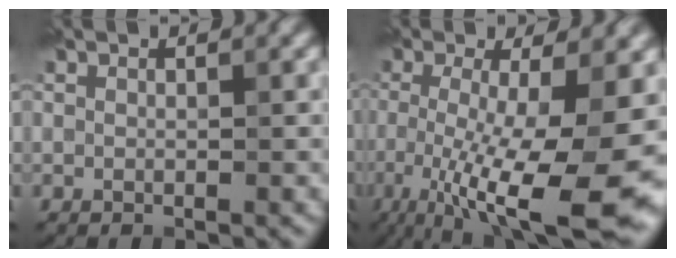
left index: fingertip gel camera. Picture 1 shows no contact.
{"total": 14.0, "force": [-4.5, 3.6, 12.8], "torque": [-0.210, -0.025, -0.069]}